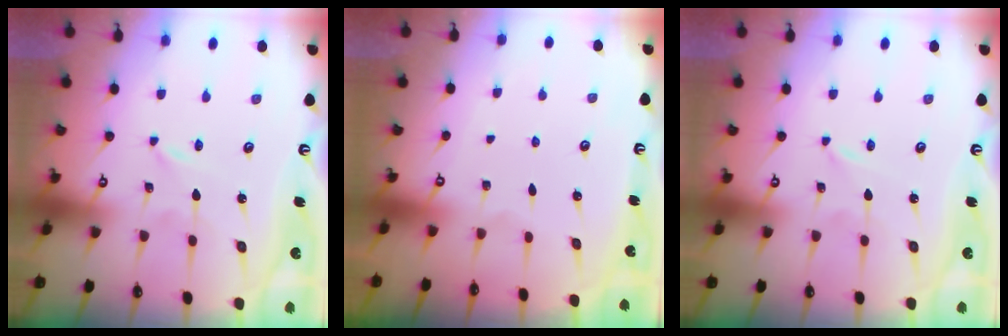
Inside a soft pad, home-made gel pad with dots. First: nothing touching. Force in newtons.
{"total": 0.0}
{"total": 0.0}